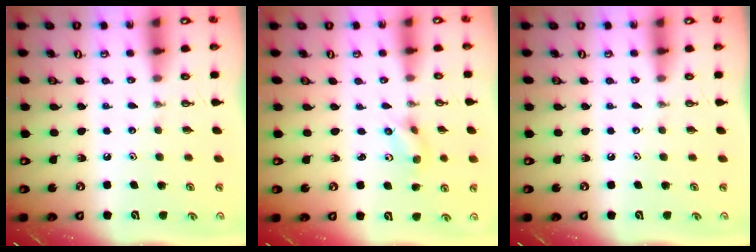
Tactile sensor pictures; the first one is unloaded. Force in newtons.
{"total": 1.9, "press": 1.7, "slide": 0.7}
{"total": 0.0}